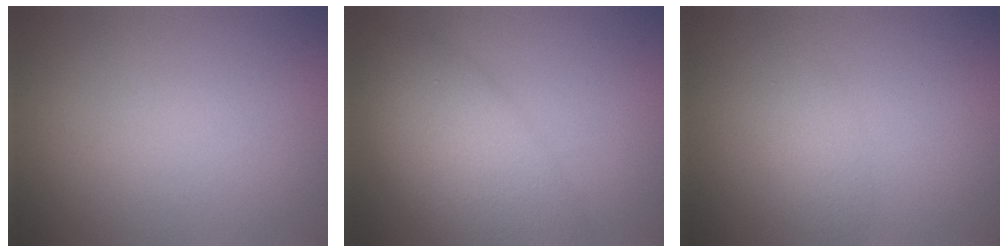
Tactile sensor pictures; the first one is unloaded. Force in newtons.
{"total": 7.8, "press": 7.8, "slide": 0.5}
{"total": 1.6, "press": 1.6, "slide": 0.1}